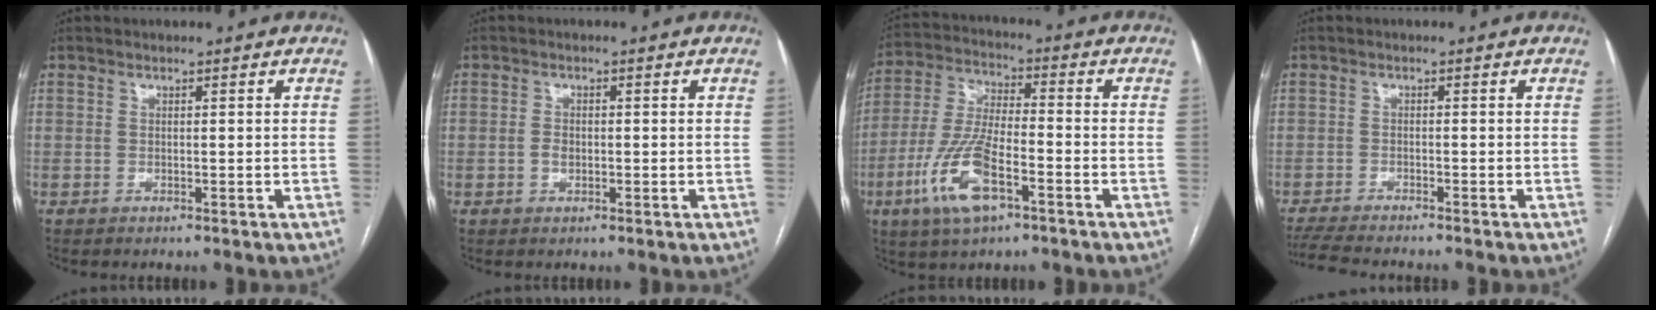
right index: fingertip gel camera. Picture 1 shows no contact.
{"total": 1.6, "force": [-0.3, 1.1, 1.1], "torque": [-0.019, 0.003, -0.003]}
{"total": 12.3, "force": [-5.3, 3.4, 10.5], "torque": [-0.233, -0.008, -0.098]}
{"total": 7.0, "force": [-6.4, 0.7, 2.7], "torque": [-0.043, -0.016, -0.106]}